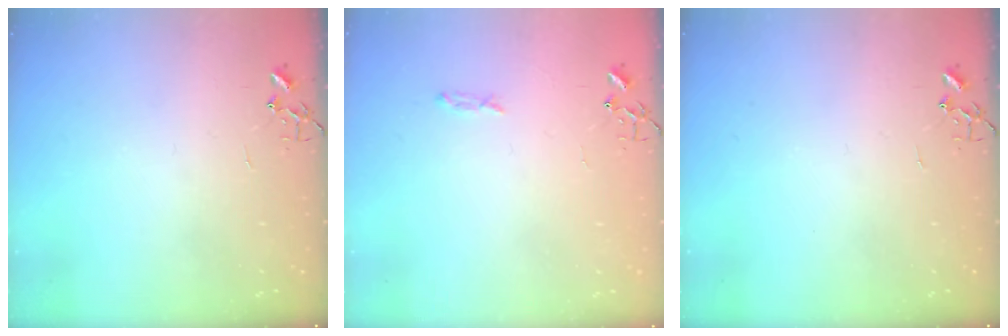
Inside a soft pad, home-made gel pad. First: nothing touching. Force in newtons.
{"total": 3.4, "press": 3.4, "slide": 0.5}
{"total": 0.0}